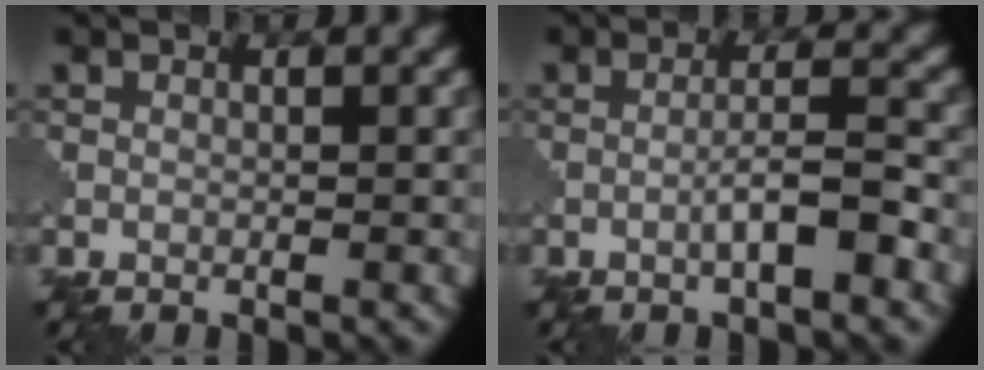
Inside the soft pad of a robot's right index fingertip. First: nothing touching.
{"total": 3.2, "force": [-1.3, 0.3, 2.9], "torque": [-0.049, 0.011, -0.026]}